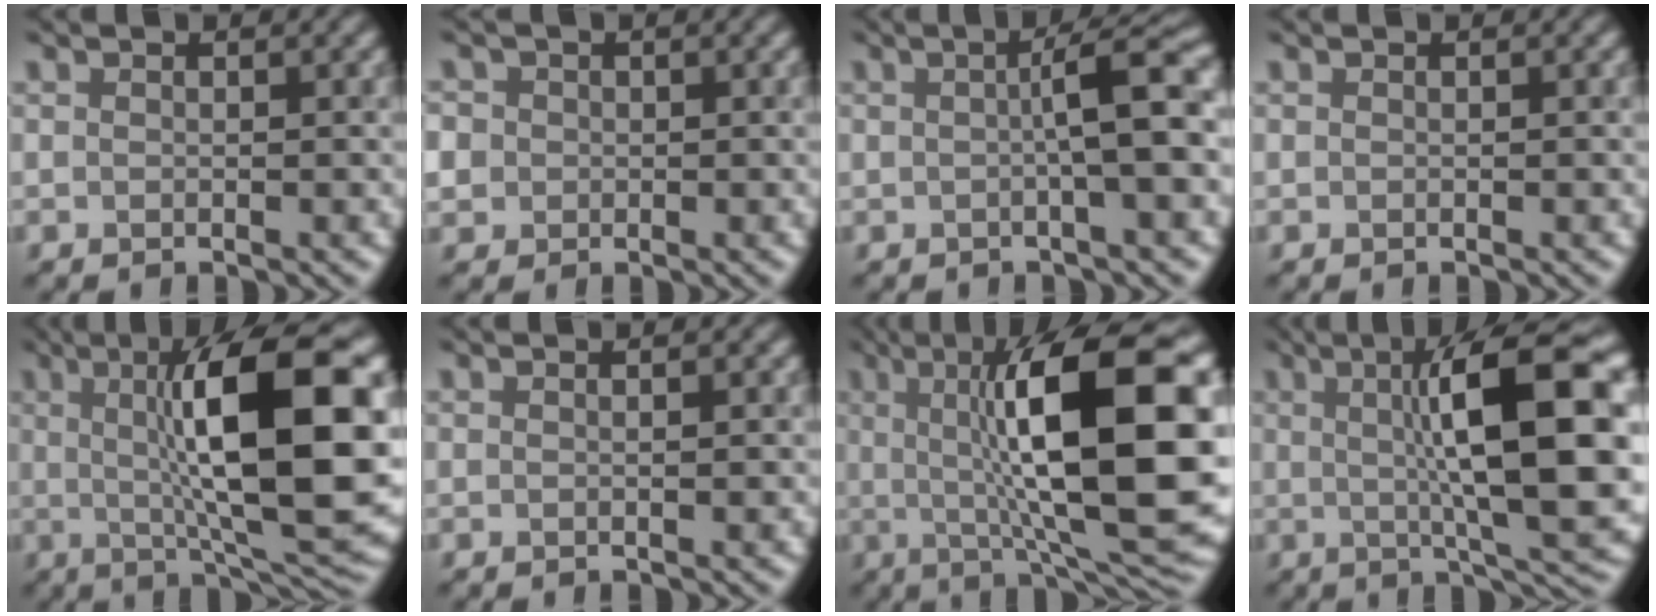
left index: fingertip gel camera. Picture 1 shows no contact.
{"total": 3.9, "force": [0.5, 3.7, 1.2], "torque": [-0.022, 0.032, -0.016]}
{"total": 4.2, "force": [0.0, 0.2, 4.2], "torque": [-0.064, 0.015, -0.005]}
{"total": 0.0}
{"total": 14.1, "force": [2.0, 3.1, 13.6], "torque": [-0.179, 0.005, 0.028]}
{"total": 0.8, "force": [0.3, 0.0, 0.7], "torque": [-0.009, -0.007, 0.004]}
{"total": 15.8, "force": [2.2, 4.2, 15.1], "torque": [-0.214, 0.004, 0.030]}
{"total": 13.2, "force": [1.9, 2.7, 12.8], "torque": [-0.165, 0.011, 0.028]}